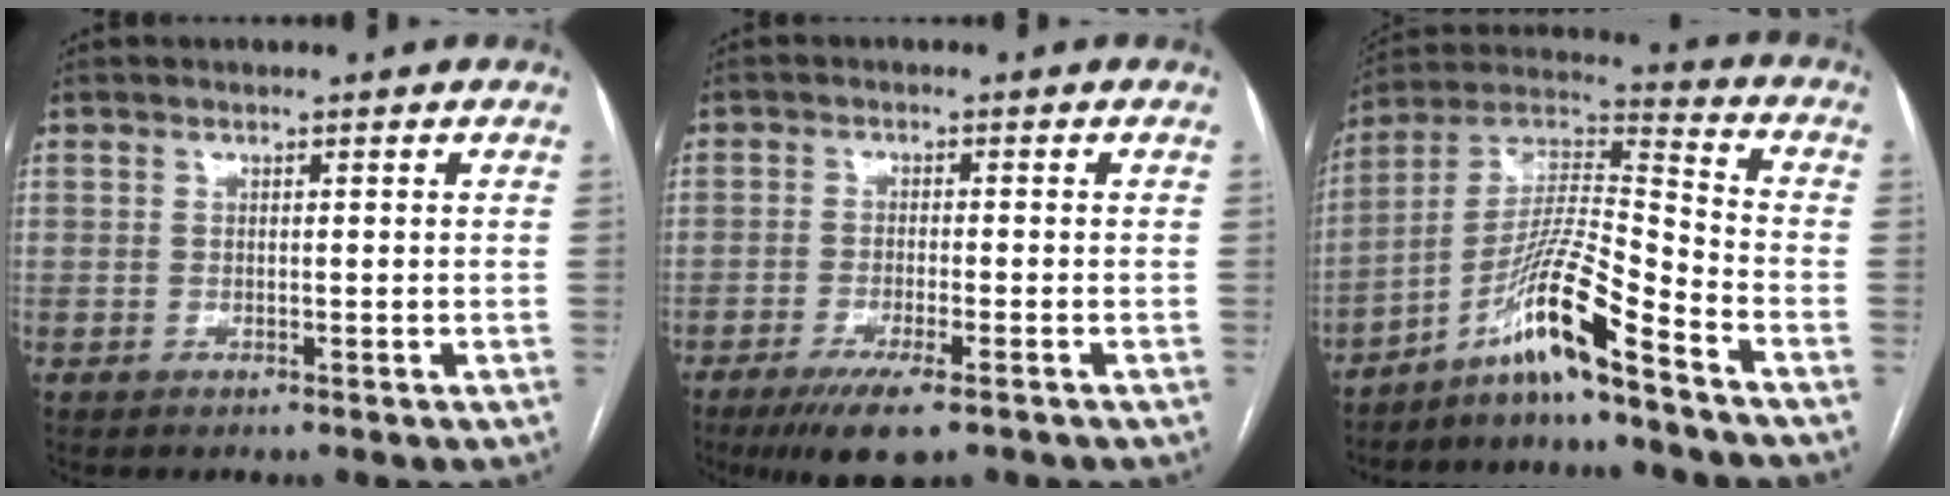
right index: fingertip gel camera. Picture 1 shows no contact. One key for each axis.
{"total": 7.5, "fx": -5.0, "fy": 1.0, "fz": 5.6, "tx": -0.093, "ty": -0.019, "tz": -0.077}
{"total": 13.0, "fx": -8.9, "fy": -0.5, "fz": 9.4, "tx": -0.181, "ty": 0.009, "tz": -0.164}